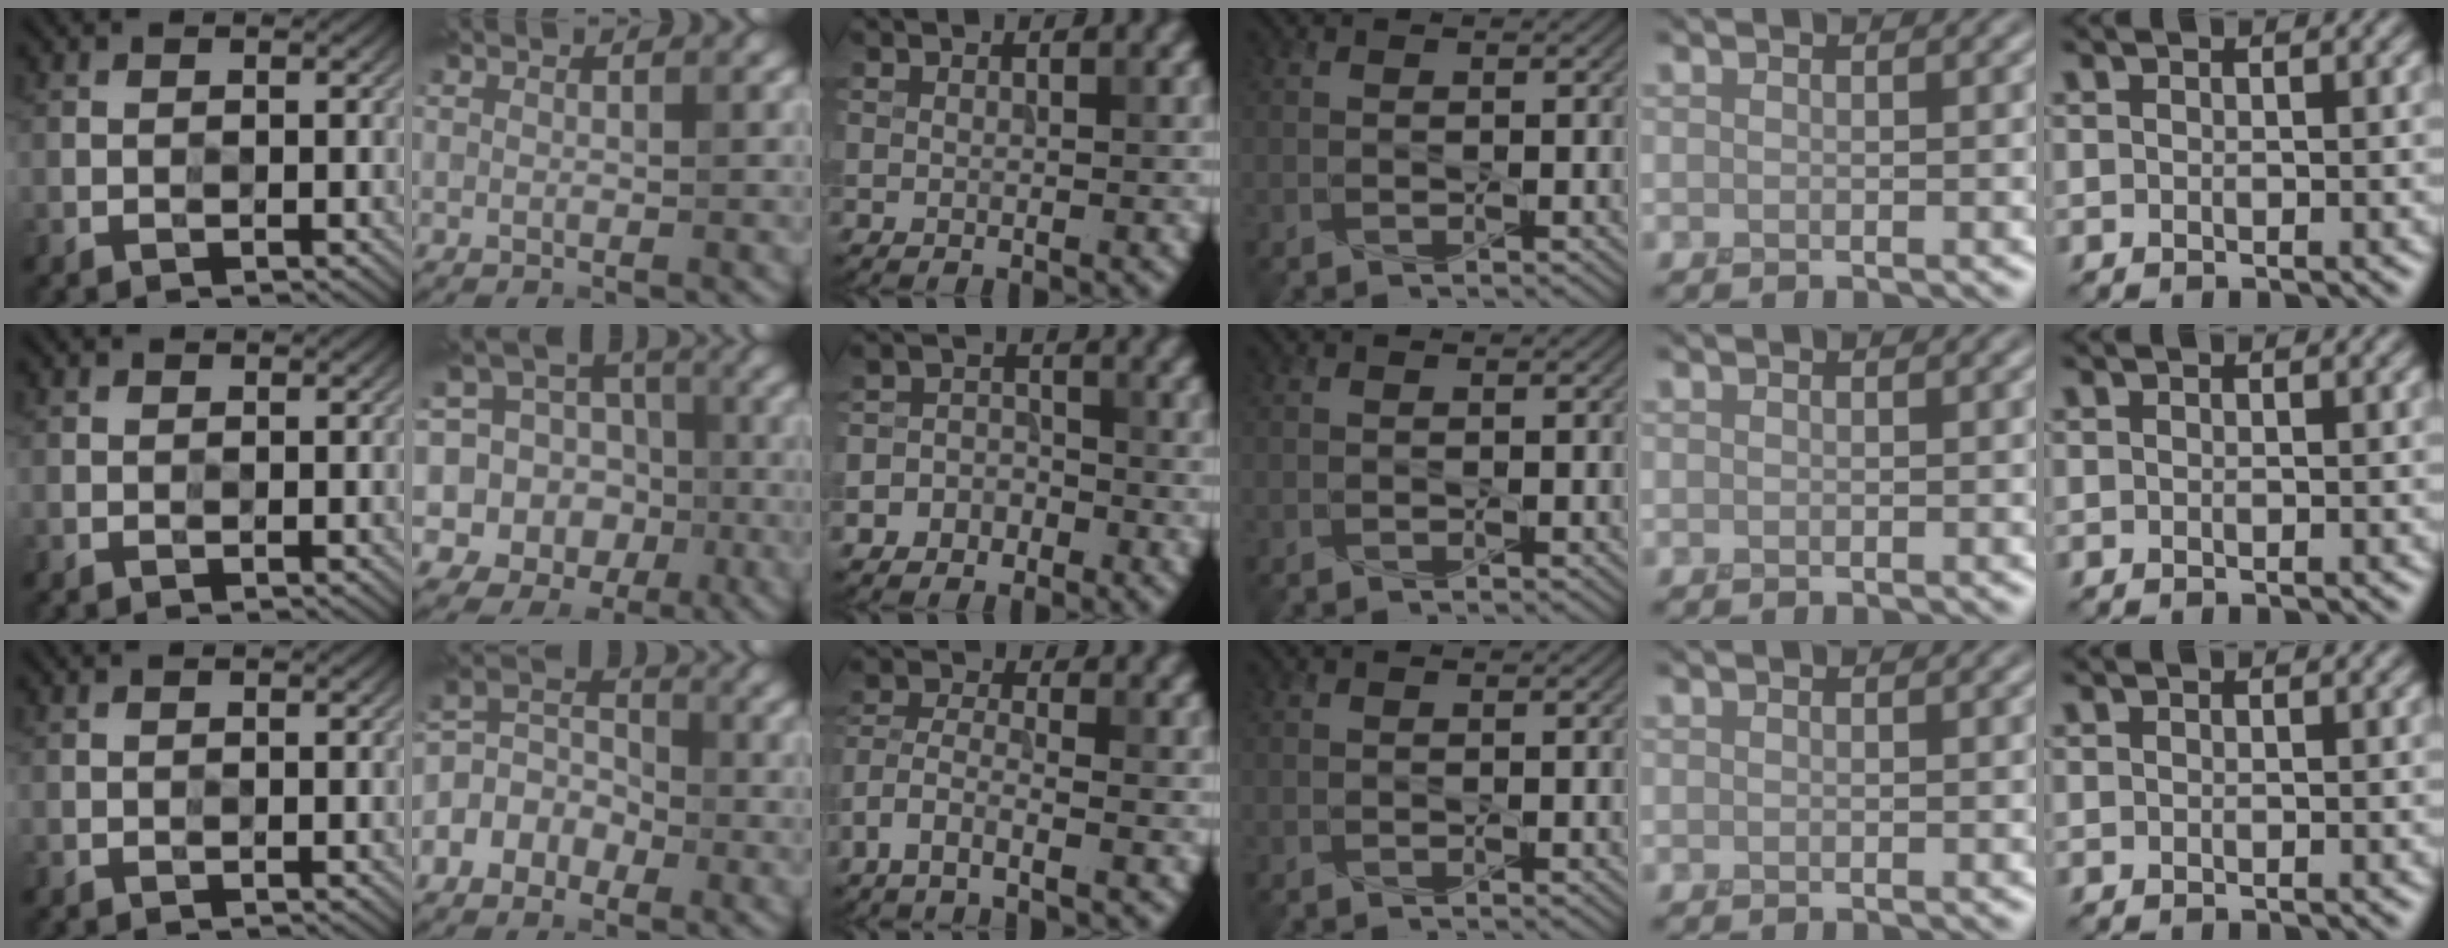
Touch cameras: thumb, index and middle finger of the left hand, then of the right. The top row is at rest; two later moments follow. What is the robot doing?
{"motion": "press", "object": "memory foam"}